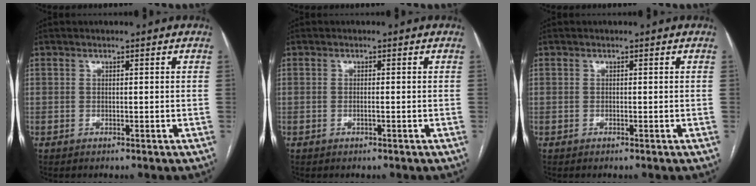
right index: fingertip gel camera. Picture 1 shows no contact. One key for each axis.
{"total": 0.7, "fx": -0.2, "fy": 0.0, "fz": 0.6, "tx": -0.015, "ty": 0.000, "tz": -0.003}
{"total": 0.0}